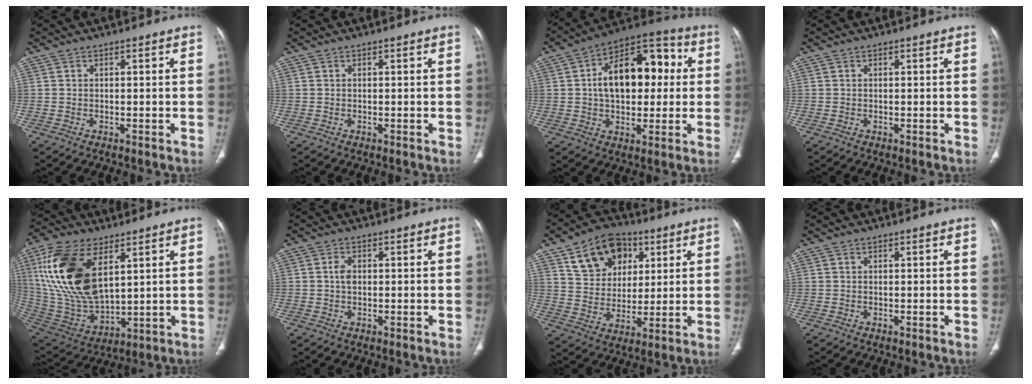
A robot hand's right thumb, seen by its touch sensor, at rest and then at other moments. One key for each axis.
{"total": 0.0}
{"total": 18.5, "fx": 2.2, "fy": 11.2, "fz": 14.5, "tx": -0.189, "ty": 0.034, "tz": 0.031}
{"total": 0.0}
{"total": 22.6, "fx": 7.8, "fy": 11.8, "fz": 17.6, "tx": -0.349, "ty": -0.030, "tz": 0.155}
{"total": 2.1, "fx": 0.1, "fy": 1.4, "fz": 1.5, "tx": -0.029, "ty": 0.003, "tz": 0.001}
{"total": 14.9, "fx": 6.8, "fy": 10.8, "fz": 7.7, "tx": -0.094, "ty": -0.013, "tz": 0.121}
{"total": 0.0}